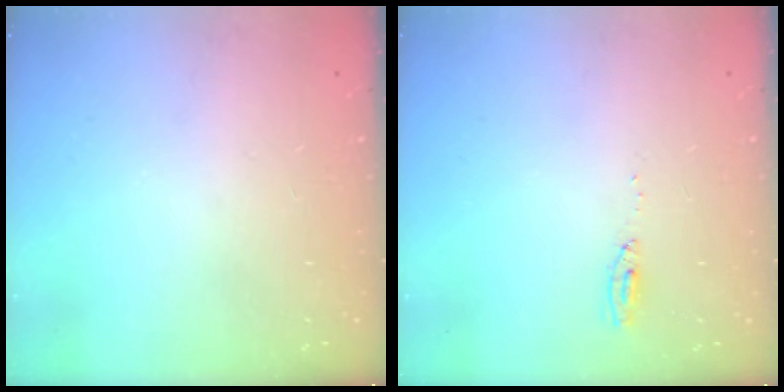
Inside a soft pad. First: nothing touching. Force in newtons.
{"total": 3.6, "press": 3.4, "slide": 1.1}